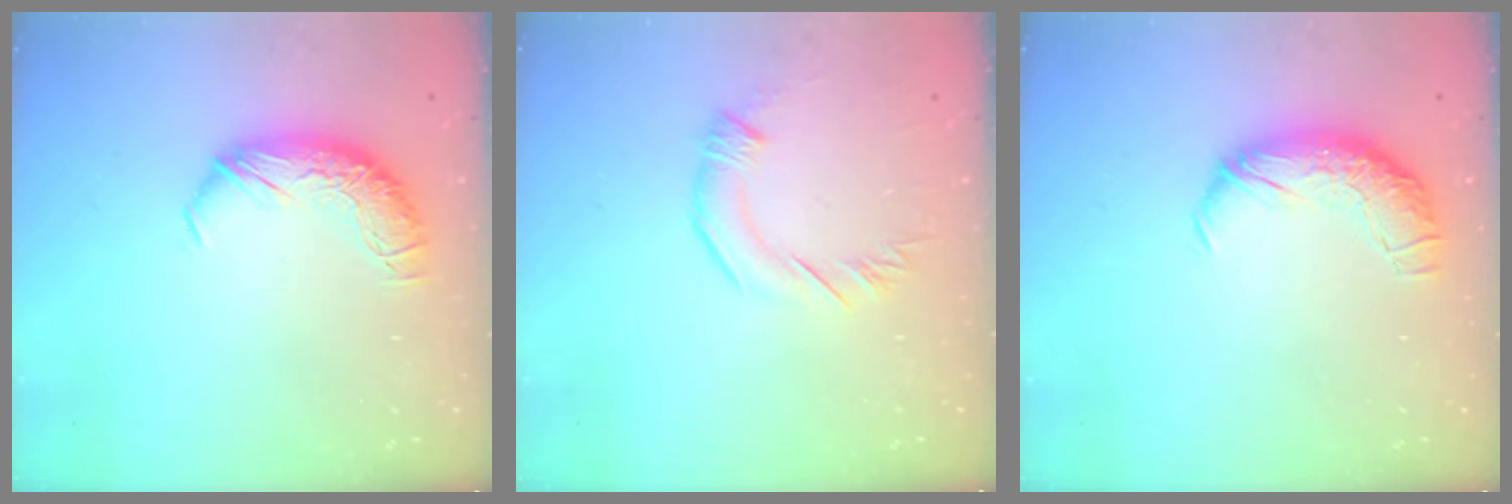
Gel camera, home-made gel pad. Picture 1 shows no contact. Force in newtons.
{"total": 2.8, "press": 2.7, "slide": 0.5}
{"total": 2.4, "press": 1.0, "slide": 2.2}